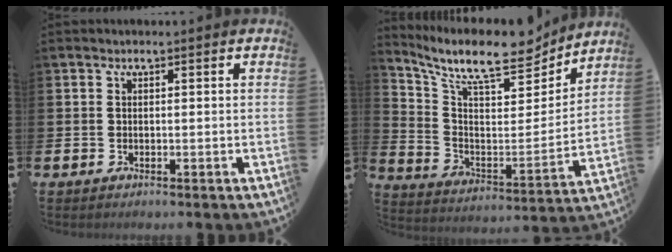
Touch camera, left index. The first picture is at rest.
{"total": 11.2, "force": [9.8, 2.8, 4.8], "torque": [-0.116, -0.077, 0.162]}